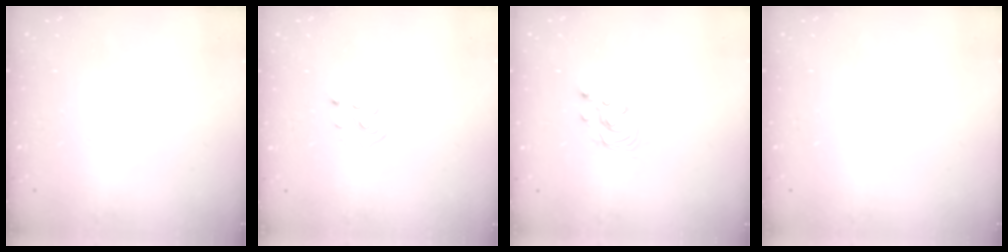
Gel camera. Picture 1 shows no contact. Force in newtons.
{"total": 2.7, "press": 2.6, "slide": 0.9}
{"total": 2.9, "press": 2.9, "slide": 0.0}
{"total": 0.0}